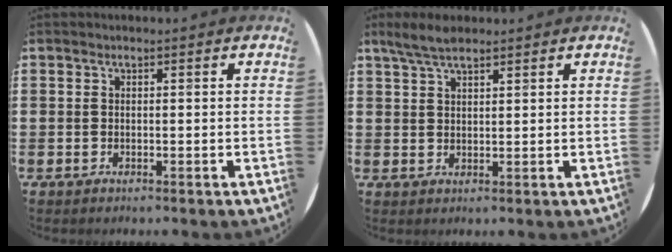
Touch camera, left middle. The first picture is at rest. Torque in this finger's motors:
{"motor_torque": [0.60, -0.50, 0.10, 0.03]}